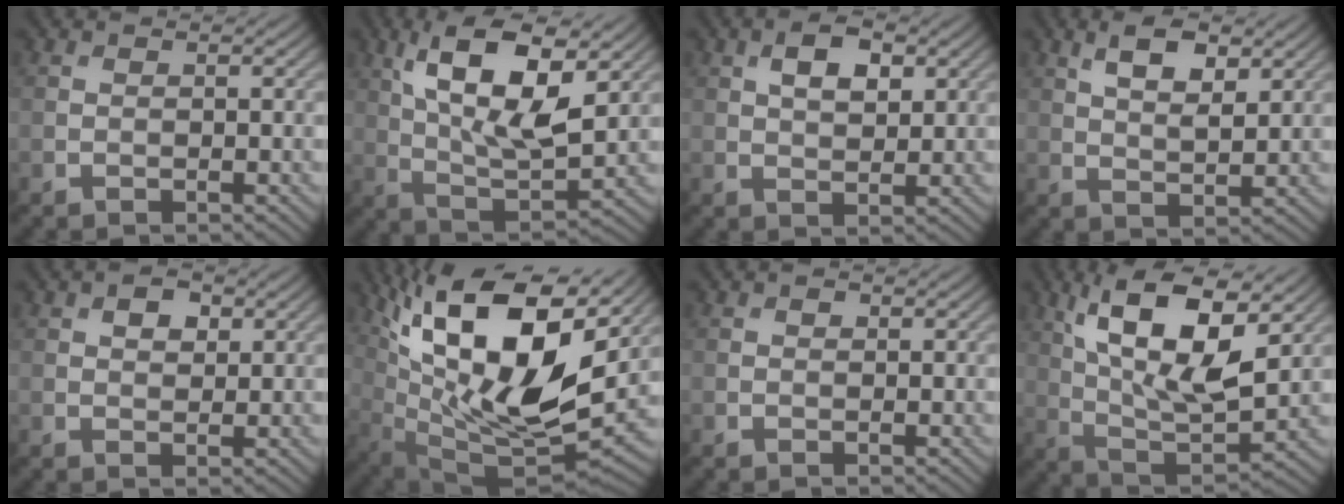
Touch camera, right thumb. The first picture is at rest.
{"total": 13.6, "force": [5.5, 5.4, 11.2], "torque": [-0.214, 0.001, 0.092]}
{"total": 4.8, "force": [1.9, 2.5, 3.7], "torque": [-0.067, 0.004, 0.030]}
{"total": 5.8, "force": [3.1, 2.3, 4.3], "torque": [-0.083, 0.000, 0.058]}
{"total": 2.5, "force": [1.2, 1.6, 1.6], "torque": [-0.028, 0.001, 0.019]}
{"total": 18.9, "force": [7.2, 8.3, 15.4], "torque": [-0.305, 0.013, 0.124]}
{"total": 0.6, "force": [0.2, 0.4, 0.3], "torque": [-0.001, -0.003, 0.002]}
{"total": 15.3, "force": [6.4, 6.1, 12.4], "torque": [-0.234, 0.008, 0.104]}